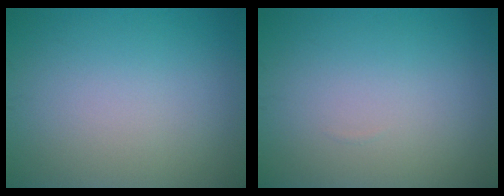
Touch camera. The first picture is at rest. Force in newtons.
{"total": 0.0}